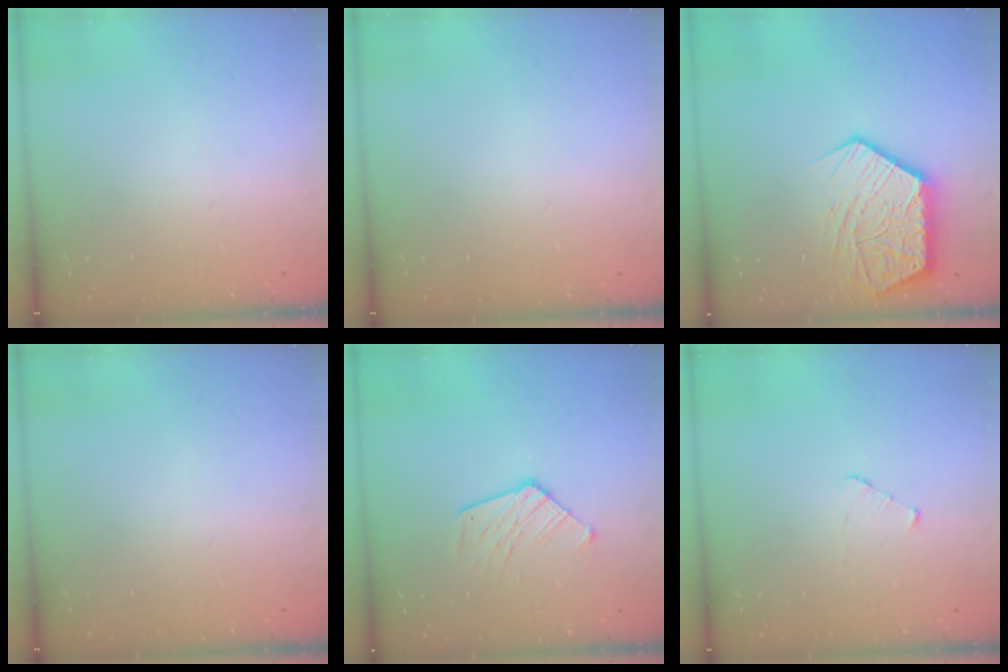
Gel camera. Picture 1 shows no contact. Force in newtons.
{"total": 0.0}
{"total": 14.3, "press": 14.2, "slide": 1.3}
{"total": 0.0}
{"total": 9.7, "press": 9.7, "slide": 0.8}
{"total": 3.0, "press": 2.9, "slide": 0.3}